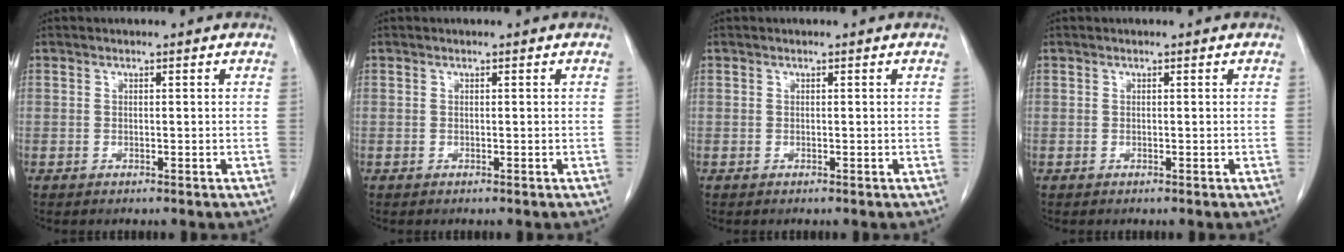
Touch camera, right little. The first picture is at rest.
{"total": 0.0}
{"total": 0.0}
{"total": 0.0}